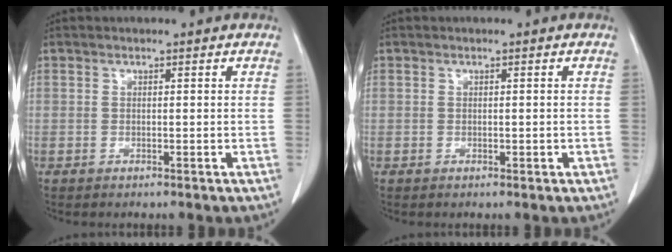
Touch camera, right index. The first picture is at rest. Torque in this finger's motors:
{"motor_torque": [-0.06, 0.26, 0.02, 0.00]}